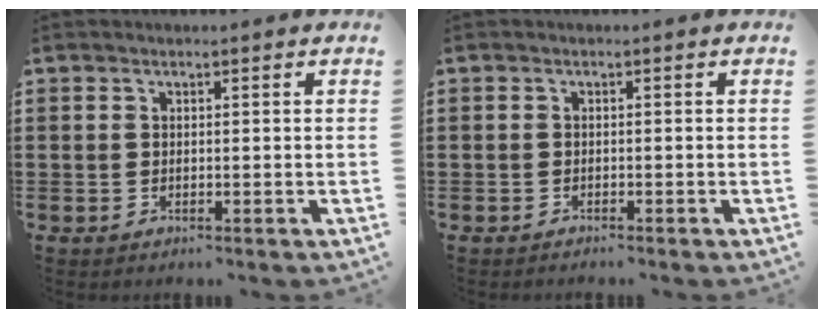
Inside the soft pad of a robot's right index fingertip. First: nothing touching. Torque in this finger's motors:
{"motor_torque": [0.28, -0.20, 0.01, 0.01]}